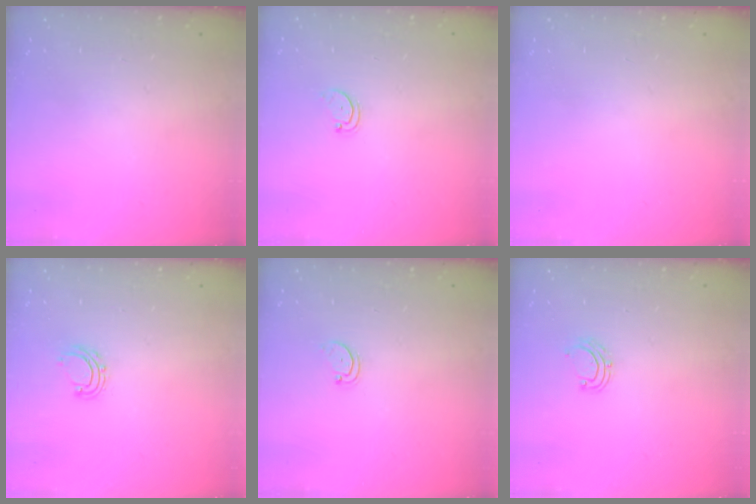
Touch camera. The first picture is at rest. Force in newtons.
{"total": 1.5, "press": 1.5, "slide": 0.3}
{"total": 0.0}
{"total": 5.4, "press": 5.3, "slide": 0.7}
{"total": 1.5, "press": 1.5, "slide": 0.3}
{"total": 4.6, "press": 4.5, "slide": 0.5}